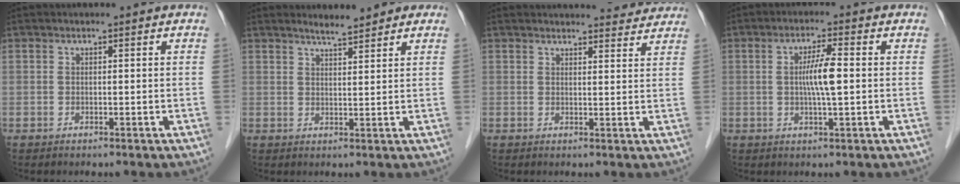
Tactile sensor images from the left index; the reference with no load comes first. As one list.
[{"total": 3.4, "force": [3.0, 0.6, 1.3], "torque": [-0.021, 0.009, 0.047]}, {"total": 11.5, "force": [11.1, 2.1, 2.3], "torque": [-0.008, 0.009, 0.116]}, {"total": 5.0, "force": [0.1, 0.2, 4.9], "torque": [-0.095, 0.001, -0.001]}]